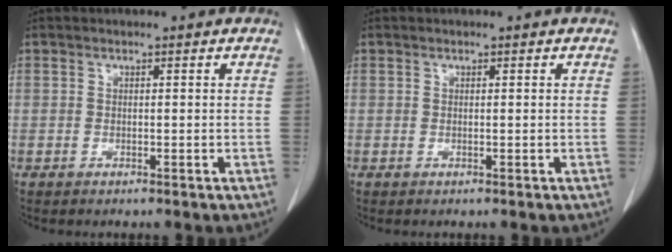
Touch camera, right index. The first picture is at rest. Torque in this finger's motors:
{"motor_torque": [0.00, 0.03, 0.00, -0.01]}